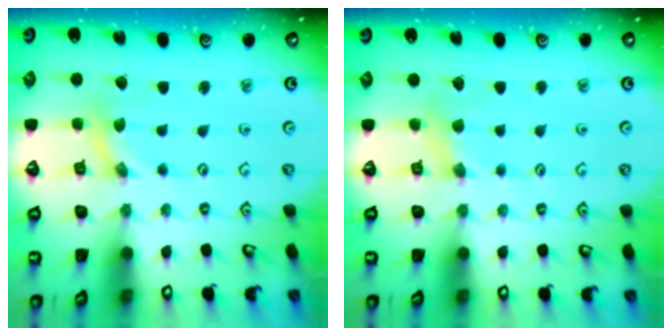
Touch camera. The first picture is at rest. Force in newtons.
{"total": 2.8, "press": 2.7, "slide": 0.5}